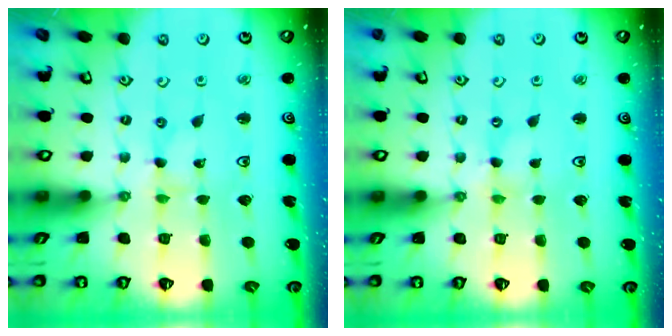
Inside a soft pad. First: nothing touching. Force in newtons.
{"total": 0.0}